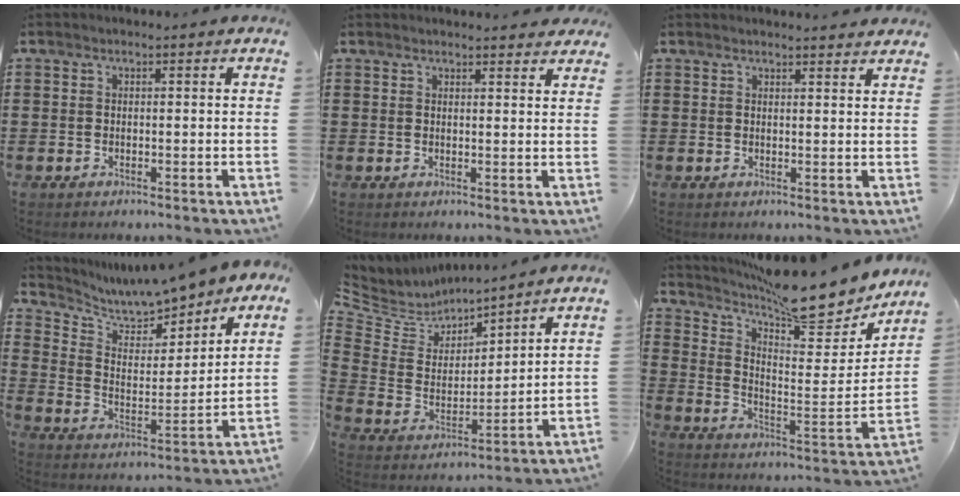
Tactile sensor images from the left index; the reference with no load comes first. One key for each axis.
{"total": 1.9, "fx": 1.9, "fy": 0.1, "fz": 0.3, "tx": -0.010, "ty": 0.000, "tz": 0.037}
{"total": 1.9, "fx": 1.9, "fy": -0.2, "fz": 0.3, "tx": -0.010, "ty": -0.001, "tz": 0.036}
{"total": 7.6, "fx": 7.2, "fy": 1.4, "fz": 1.8, "tx": -0.073, "ty": -0.047, "tz": 0.128}
{"total": 5.5, "fx": 4.9, "fy": 2.6, "fz": 0.3, "tx": -0.047, "ty": -0.039, "tz": 0.082}
{"total": 11.4, "fx": 10.0, "fy": 1.9, "fz": 5.1, "tx": -0.099, "ty": -0.077, "tz": 0.165}